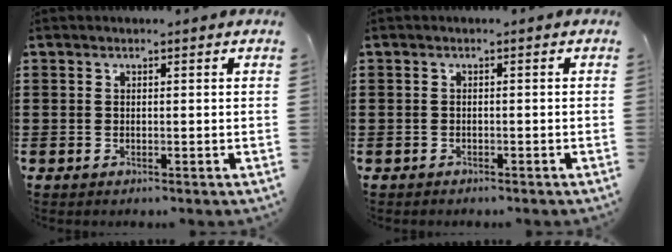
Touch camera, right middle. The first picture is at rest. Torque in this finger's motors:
{"motor_torque": [-0.18, 0.31, 0.03, 0.00]}